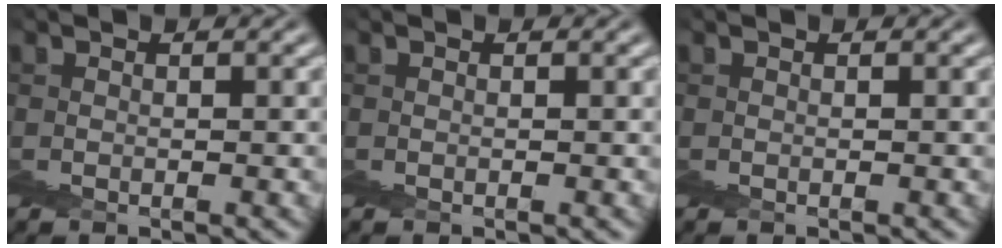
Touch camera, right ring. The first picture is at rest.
{"total": 0.0}
{"total": 0.0}